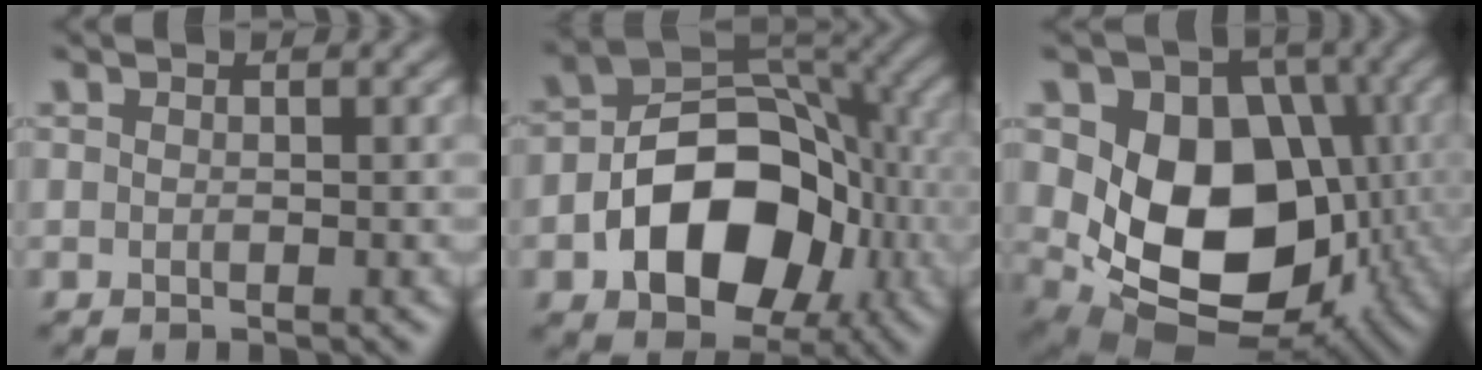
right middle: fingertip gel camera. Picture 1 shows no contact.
{"total": 11.4, "force": [-3.2, 7.8, 7.8], "torque": [-0.117, 0.002, -0.056]}
{"total": 13.6, "force": [-0.3, 10.2, 9.0], "torque": [-0.111, -0.019, -0.007]}